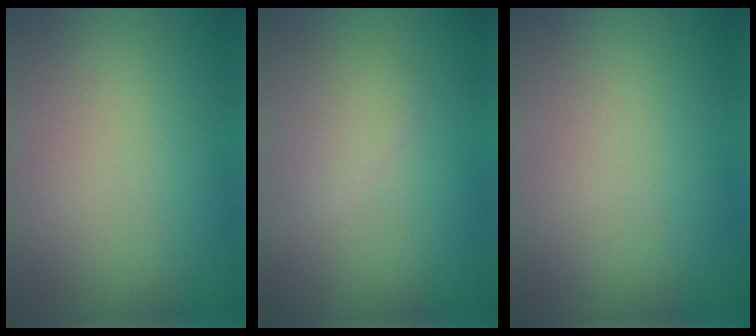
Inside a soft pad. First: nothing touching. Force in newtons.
{"total": 1.6, "press": 1.6, "slide": 0.0}
{"total": 0.0}